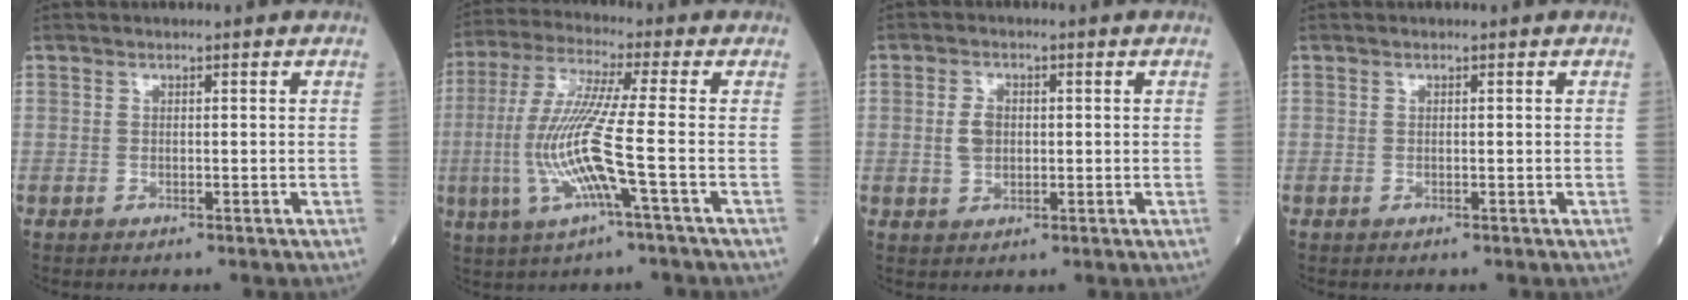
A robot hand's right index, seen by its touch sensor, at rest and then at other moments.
{"total": 11.8, "force": [-2.7, -0.6, 11.5], "torque": [-0.249, -0.007, -0.060]}
{"total": 3.2, "force": [0.1, 2.2, 2.3], "torque": [-0.045, 0.004, 0.003]}
{"total": 0.0}